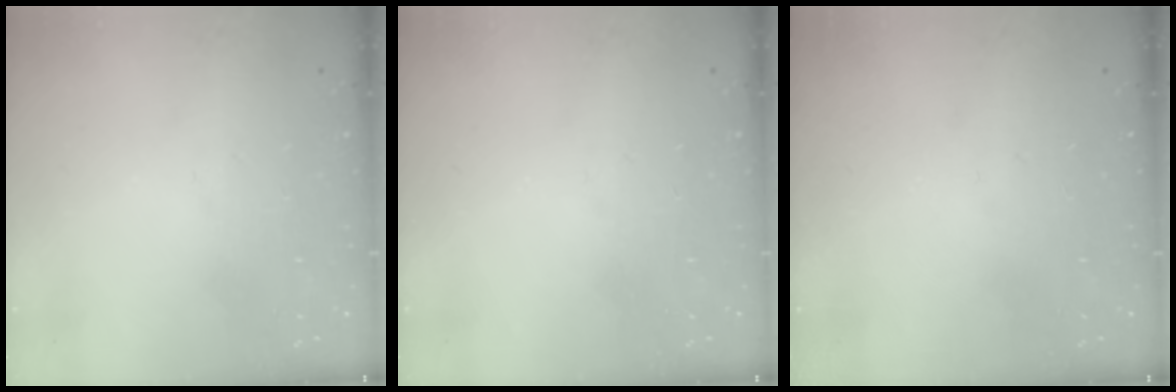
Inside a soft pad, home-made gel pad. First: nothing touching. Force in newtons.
{"total": 0.0}
{"total": 0.0}